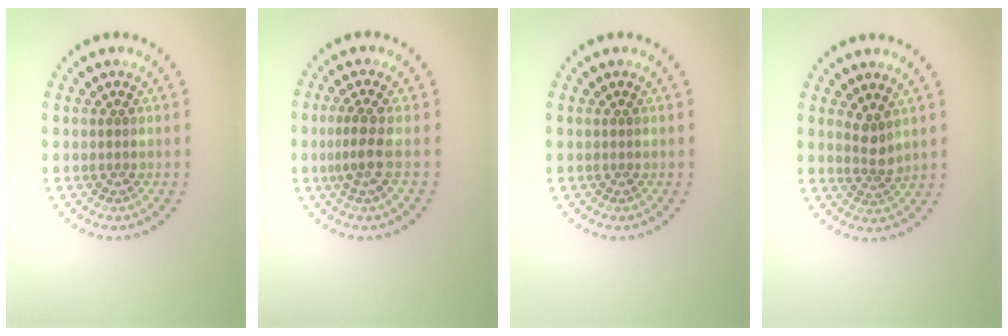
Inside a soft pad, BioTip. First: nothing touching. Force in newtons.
{"total": 2.2, "press": 1.5, "slide": 1.7}
{"total": 0.0}
{"total": 1.8, "press": 1.3, "slide": 1.2}